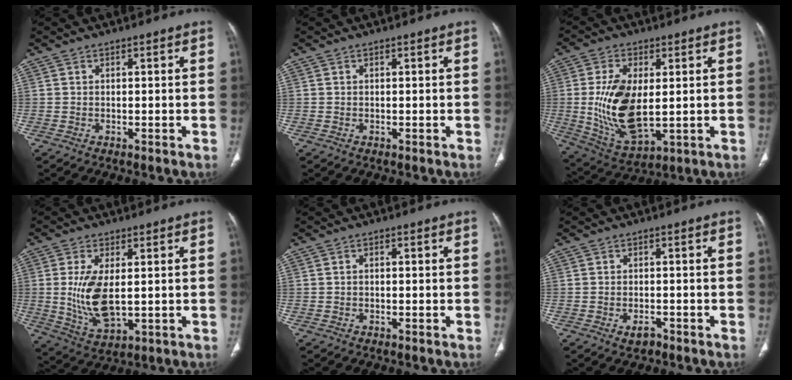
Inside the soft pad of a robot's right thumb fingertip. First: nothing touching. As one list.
[{"total": 0.0}, {"total": 15.1, "force": [0.5, 7.7, 13.0], "torque": [-0.250, -0.018, 0.025]}, {"total": 10.2, "force": [0.3, 4.8, 9.0], "torque": [-0.183, -0.018, 0.023]}, {"total": 0.5, "force": [-0.2, 0.3, 0.3], "torque": [-0.005, 0.002, -0.008]}, {"total": 2.2, "force": [-1.4, 1.3, 1.2], "torque": [-0.022, 0.007, -0.018]}]